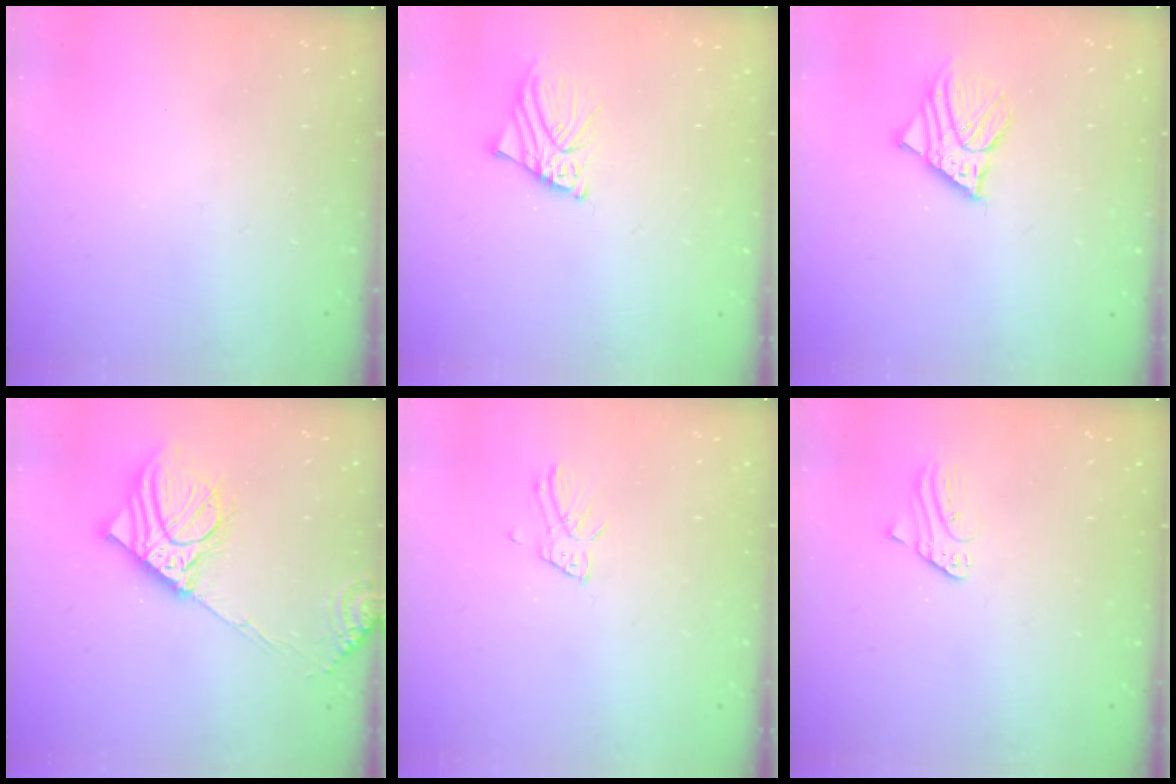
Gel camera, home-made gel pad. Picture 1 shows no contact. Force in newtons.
{"total": 5.8, "press": 5.8, "slide": 0.7}
{"total": 7.7, "press": 7.7, "slide": 1.1}
{"total": 16.6, "press": 16.2, "slide": 3.4}
{"total": 5.6, "press": 5.6, "slide": 0.4}
{"total": 1.7, "press": 1.7, "slide": 0.3}